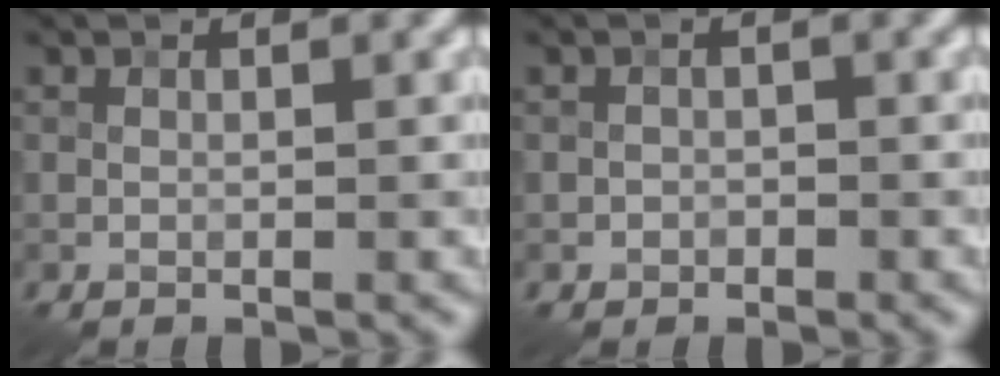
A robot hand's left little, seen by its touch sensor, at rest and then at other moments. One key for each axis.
{"total": 0.9, "fx": -0.4, "fy": 0.8, "fz": 0.0, "tx": 0.005, "ty": -0.003, "tz": -0.010}